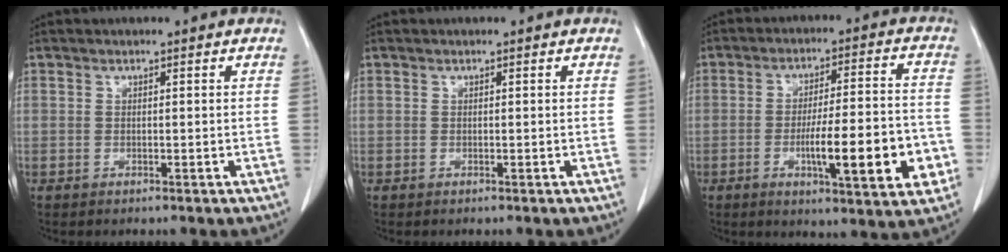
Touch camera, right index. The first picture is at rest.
{"total": 0.0}
{"total": 14.1, "force": [-4.2, 2.1, 13.3], "torque": [-0.200, 0.001, -0.060]}